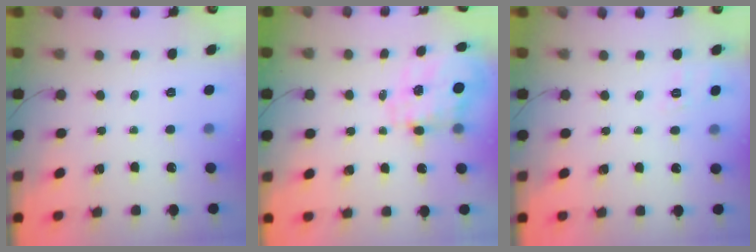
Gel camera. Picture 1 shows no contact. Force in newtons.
{"total": 7.6, "press": 7.5, "slide": 1.2}
{"total": 2.5, "press": 1.6, "slide": 1.9}